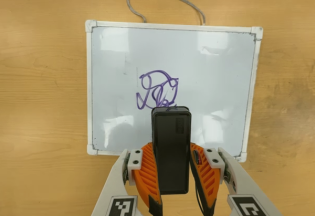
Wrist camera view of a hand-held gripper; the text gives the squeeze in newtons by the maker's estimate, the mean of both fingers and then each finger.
{"total": 6.2, "left": 5.5, "right": 6.8}